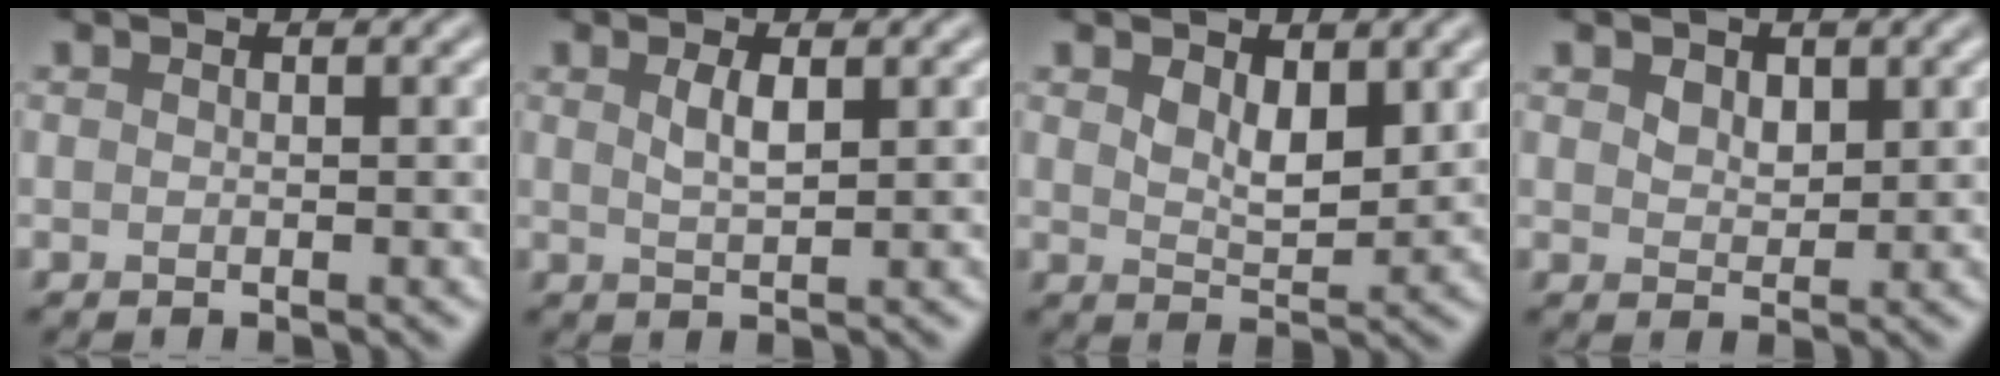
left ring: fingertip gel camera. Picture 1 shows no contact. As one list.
[{"total": 1.8, "force": [0.7, 0.5, 1.5], "torque": [-0.031, -0.001, 0.015]}, {"total": 3.3, "force": [1.3, 1.8, 2.4], "torque": [-0.045, -0.006, 0.029]}, {"total": 1.8, "force": [1.0, 1.2, 1.0], "torque": [-0.020, -0.002, 0.020]}]